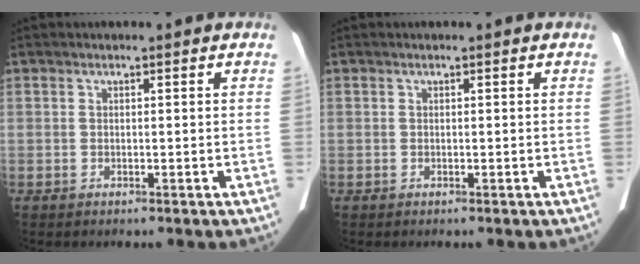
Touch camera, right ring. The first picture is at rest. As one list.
[{"total": 0.0}]